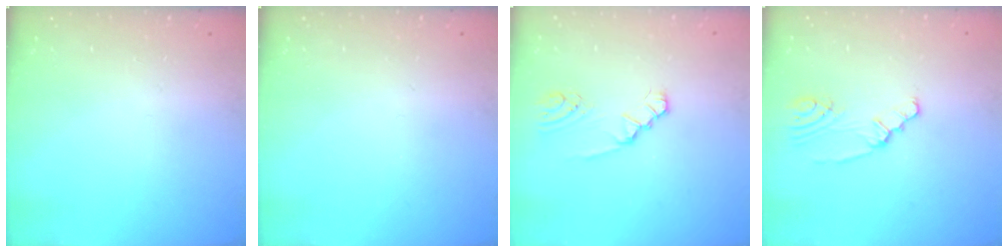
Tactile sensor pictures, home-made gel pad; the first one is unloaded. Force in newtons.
{"total": 0.0}
{"total": 2.1, "press": 2.1, "slide": 0.3}
{"total": 2.3, "press": 2.3, "slide": 0.2}